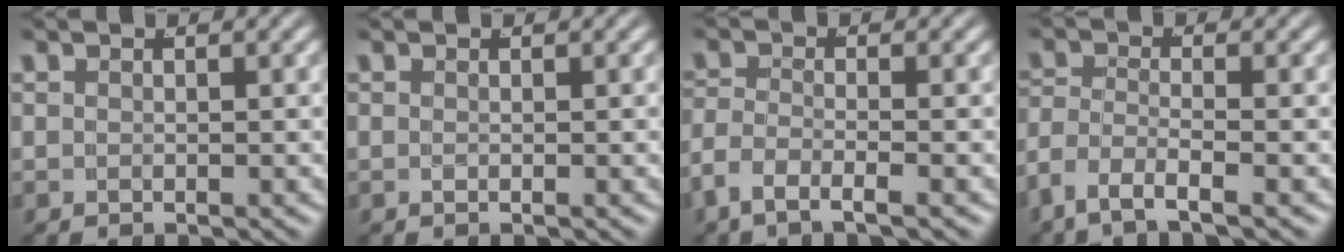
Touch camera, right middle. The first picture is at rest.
{"total": 0.6, "force": [-0.2, -0.5, 0.2], "torque": [-0.007, -0.005, 0.004]}
{"total": 2.9, "force": [-1.9, 0.9, 2.1], "torque": [-0.057, -0.017, -0.028]}
{"total": 3.6, "force": [-2.3, 1.5, 2.3], "torque": [-0.064, -0.028, -0.029]}